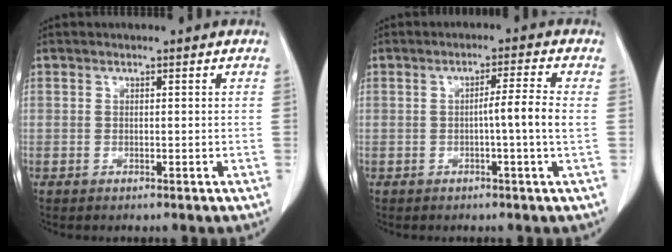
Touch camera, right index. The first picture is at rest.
{"total": 4.4, "force": [-0.5, -1.0, 4.3], "torque": [-0.065, 0.003, -0.009]}